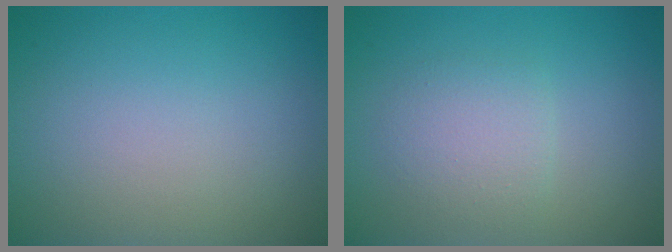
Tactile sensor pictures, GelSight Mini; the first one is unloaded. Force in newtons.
{"total": 2.3, "press": 2.3, "slide": 0.1}